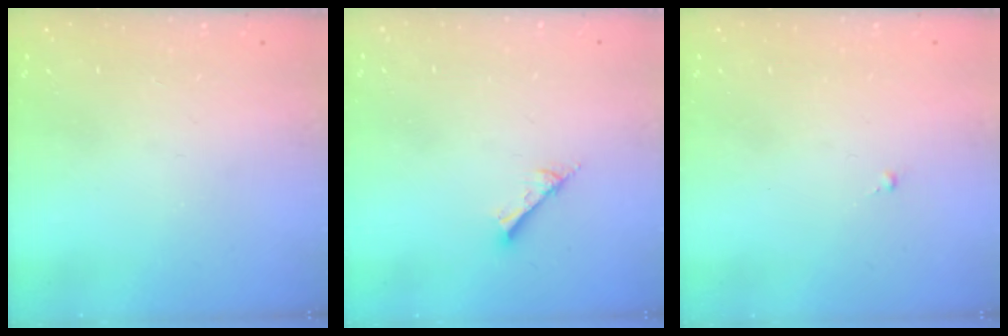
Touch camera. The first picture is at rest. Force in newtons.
{"total": 2.6, "press": 2.6, "slide": 0.1}
{"total": 0.0}